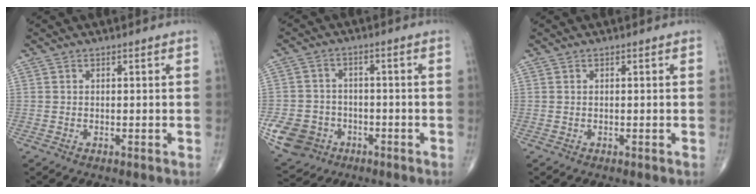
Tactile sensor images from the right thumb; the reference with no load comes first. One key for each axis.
{"total": 8.9, "fx": -3.4, "fy": 7.7, "fz": 3.0, "tx": -0.049, "ty": 0.020, "tz": -0.052}
{"total": 0.0}